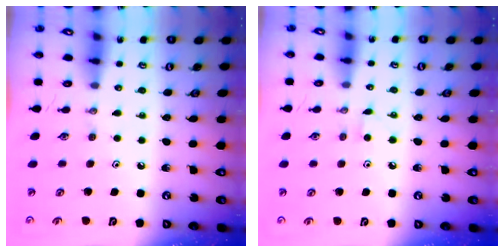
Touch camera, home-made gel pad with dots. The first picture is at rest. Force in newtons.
{"total": 2.9, "press": 2.9, "slide": 0.4}